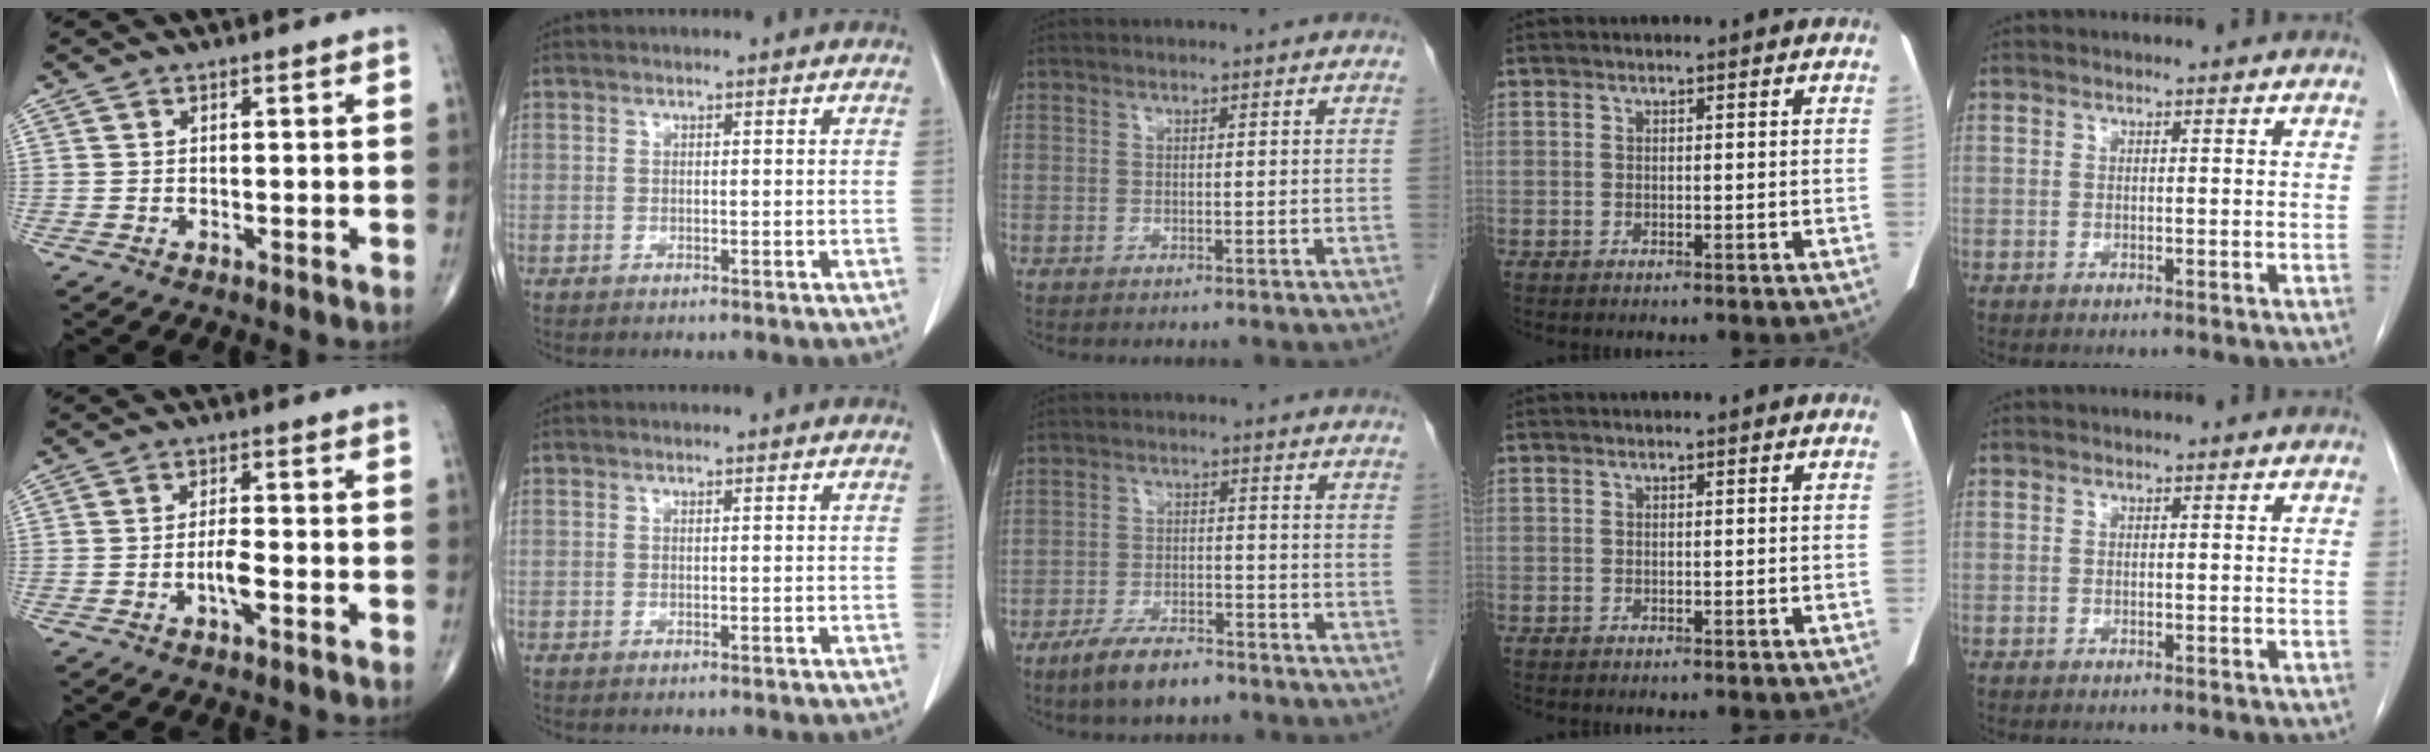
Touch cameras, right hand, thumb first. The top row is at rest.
{"thumb": {"total": 3.5, "force": [-1.4, 0.9, 3.1], "torque": [-0.057, 0.005, -0.027]}, "middle": {"total": 6.6, "force": [-5.0, 2.0, 3.9], "torque": [-0.078, -0.007, -0.085]}}